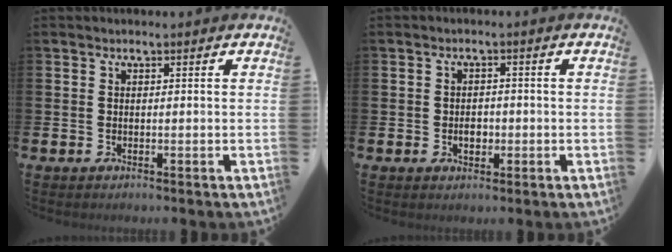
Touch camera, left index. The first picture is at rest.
{"total": 2.1, "force": [-0.4, 1.5, 1.4], "torque": [-0.005, -0.005, -0.015]}